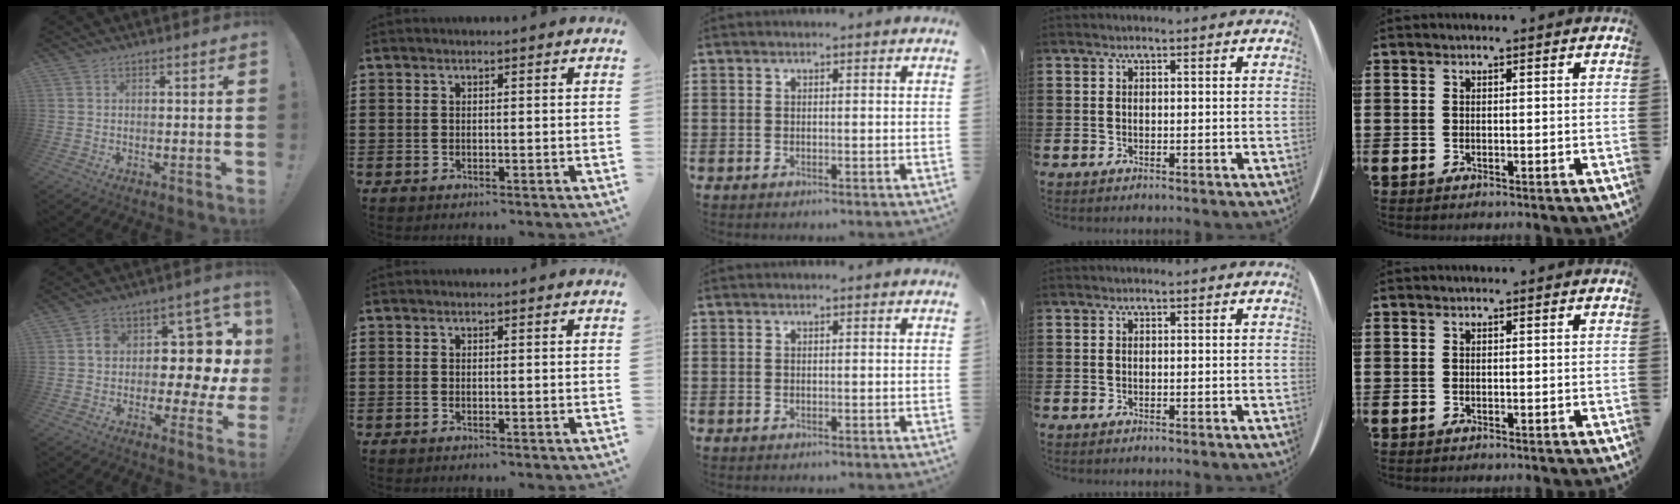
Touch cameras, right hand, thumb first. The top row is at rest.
{"thumb": {"total": 12.6, "force": [0.3, 7.0, 10.5], "torque": [-0.141, -0.004, -0.008]}}